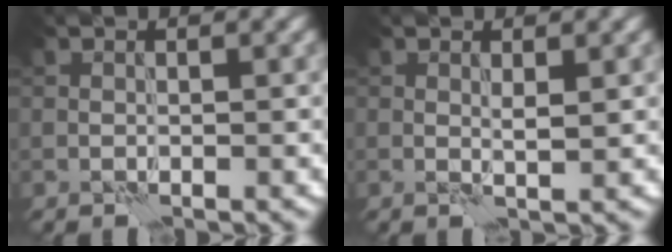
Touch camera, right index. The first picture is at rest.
{"total": 1.0, "force": [0.6, 0.1, 0.8], "torque": [-0.014, -0.002, 0.008]}